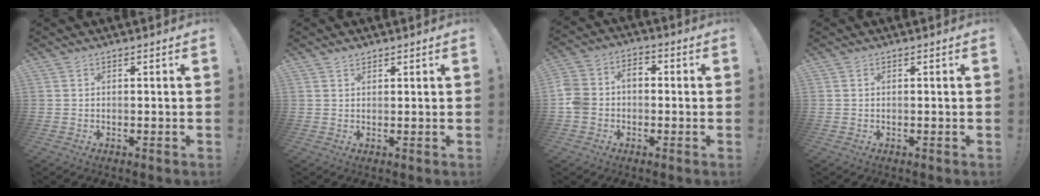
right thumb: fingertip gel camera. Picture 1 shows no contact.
{"total": 1.3, "force": [1.1, 0.6, 0.3], "torque": [-0.004, -0.004, 0.021]}
{"total": 7.5, "force": [-2.3, 6.1, 3.8], "torque": [-0.085, 0.029, -0.040]}
{"total": 0.0}